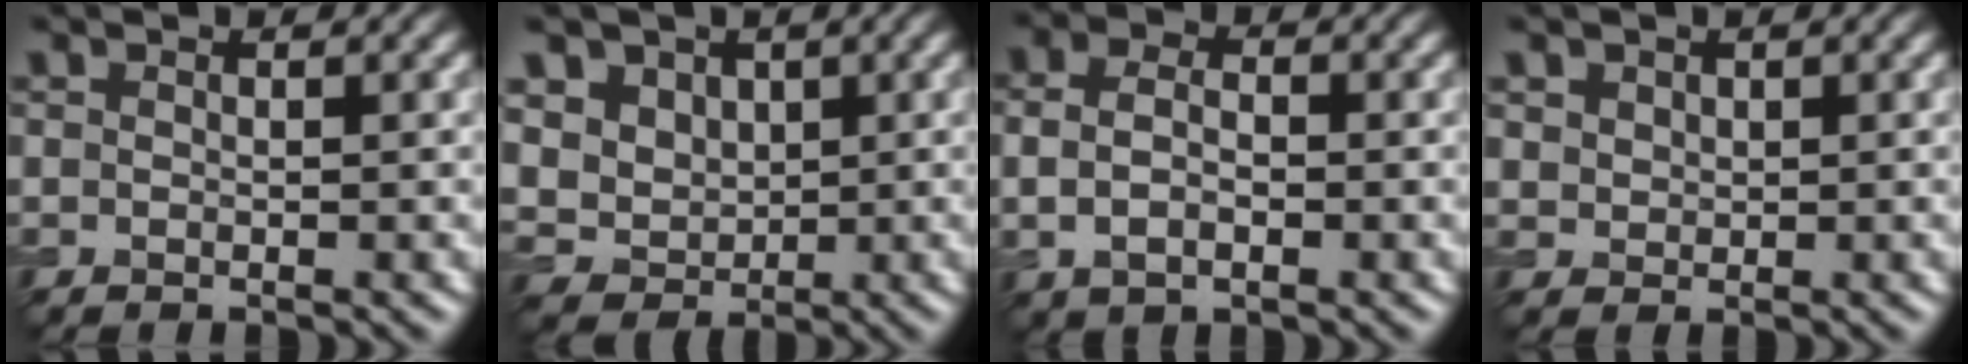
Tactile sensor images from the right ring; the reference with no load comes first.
{"total": 5.3, "force": [1.7, 4.6, 2.0], "torque": [-0.051, 0.000, 0.031]}
{"total": 3.2, "force": [-0.2, 2.1, 2.4], "torque": [-0.055, 0.000, -0.006]}
{"total": 1.9, "force": [1.0, 1.5, 0.6], "torque": [-0.018, -0.001, 0.029]}